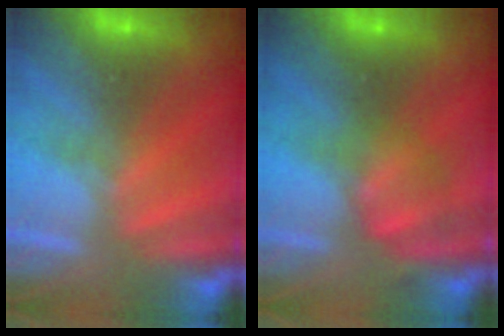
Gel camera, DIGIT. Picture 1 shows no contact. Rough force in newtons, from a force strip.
{"total": 2.5}